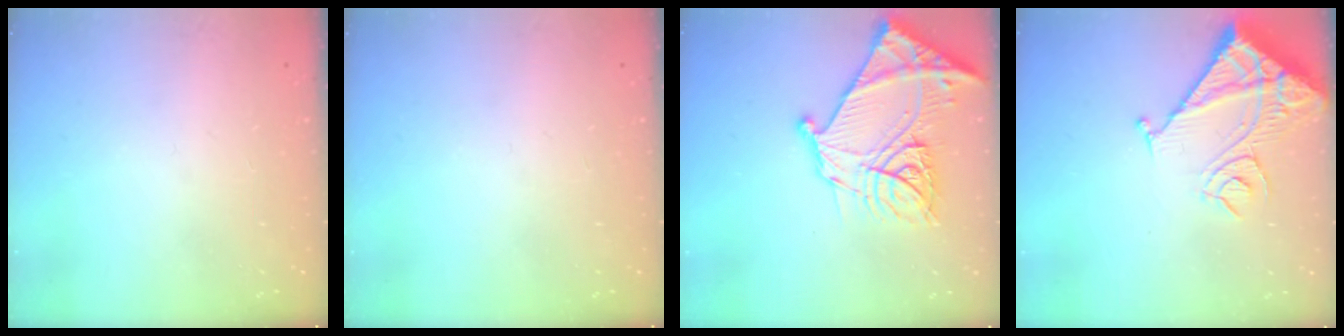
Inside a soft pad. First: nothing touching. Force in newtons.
{"total": 0.0}
{"total": 25.3, "press": 25.1, "slide": 2.8}
{"total": 13.7, "press": 13.6, "slide": 1.6}